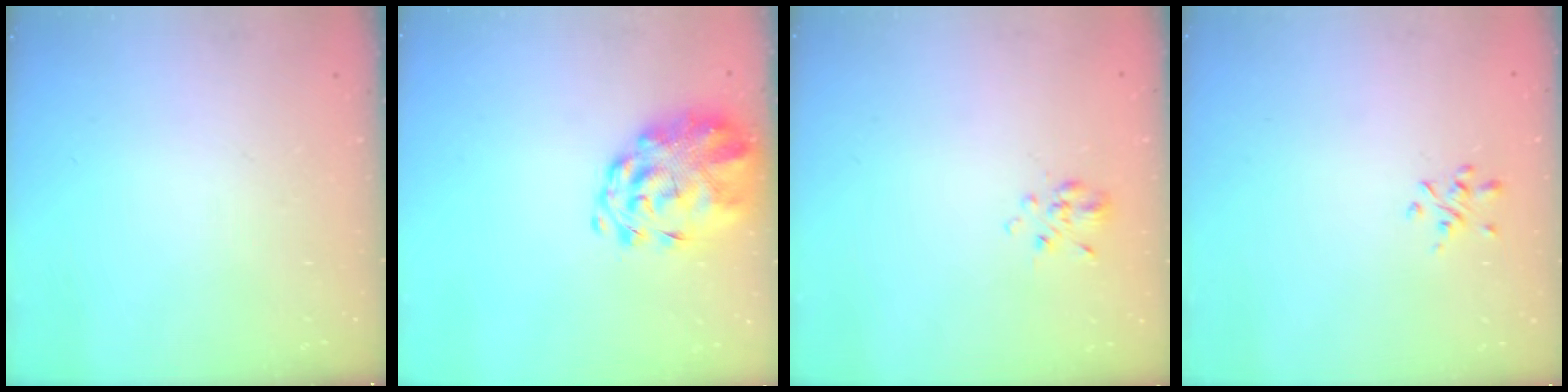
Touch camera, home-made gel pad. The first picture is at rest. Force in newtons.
{"total": 4.8, "press": 4.5, "slide": 1.7}
{"total": 3.2, "press": 2.9, "slide": 1.3}
{"total": 1.8, "press": 1.6, "slide": 0.7}